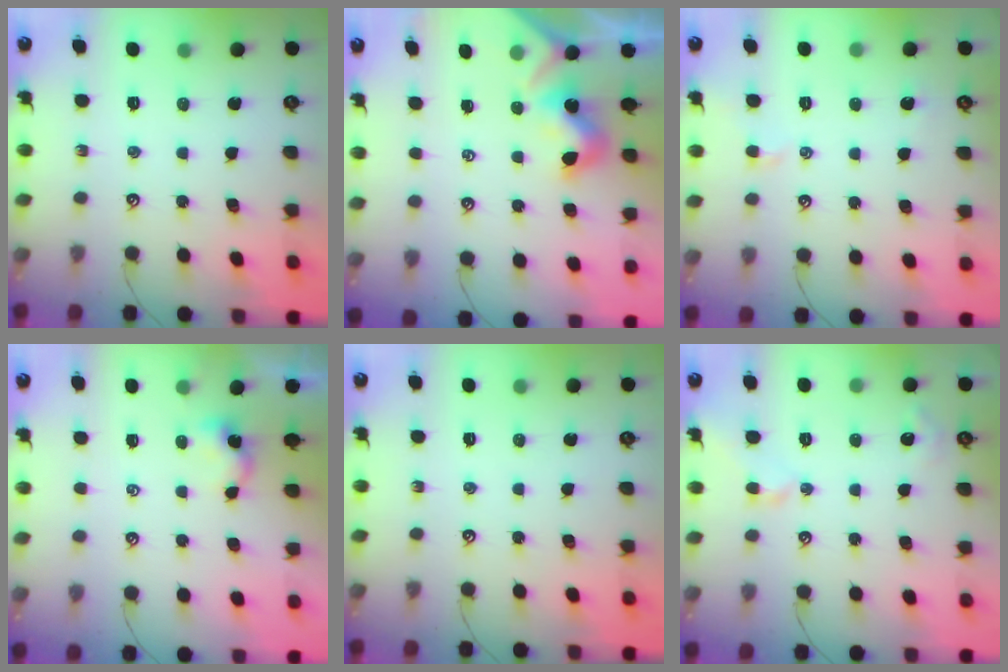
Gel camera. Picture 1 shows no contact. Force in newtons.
{"total": 1.8, "press": 1.8, "slide": 0.2}
{"total": 0.7, "press": 0.4, "slide": 0.5}
{"total": 2.8, "press": 2.8, "slide": 0.0}
{"total": 0.0}
{"total": 1.2, "press": 1.2, "slide": 0.2}